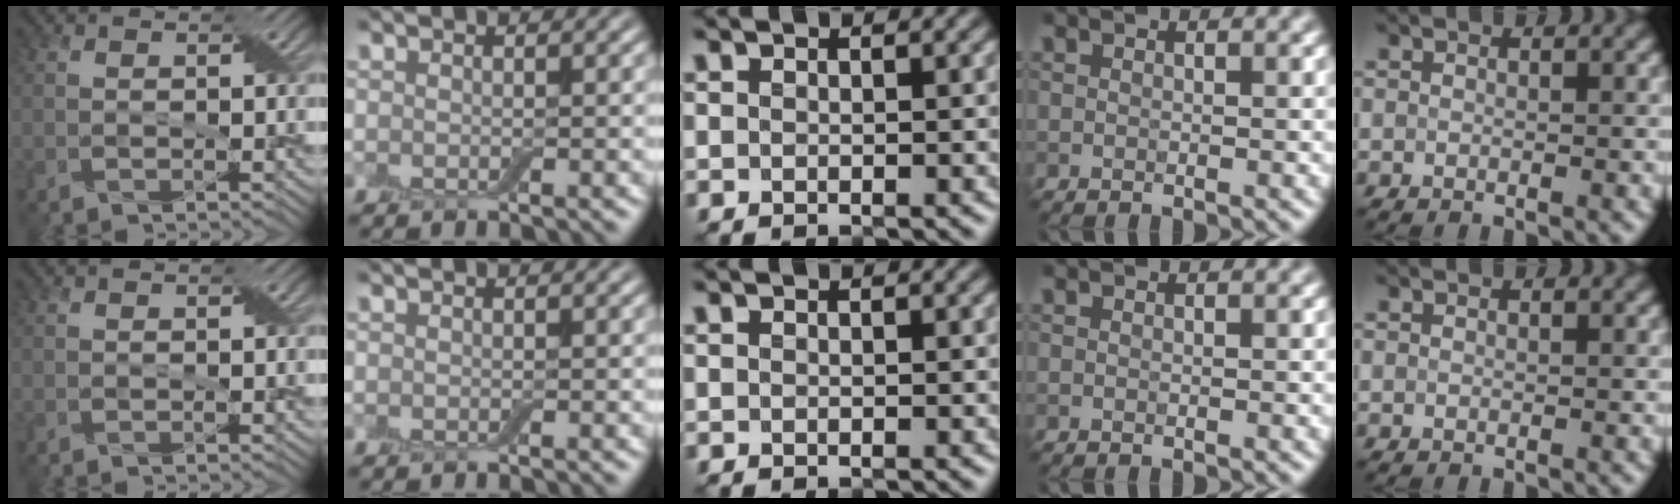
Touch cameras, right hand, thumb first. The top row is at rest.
{}